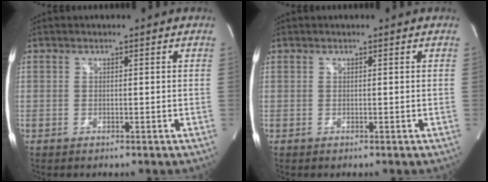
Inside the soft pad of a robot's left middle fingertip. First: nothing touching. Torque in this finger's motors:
{"motor_torque": [0.40, -0.44, -0.06, 0.01]}